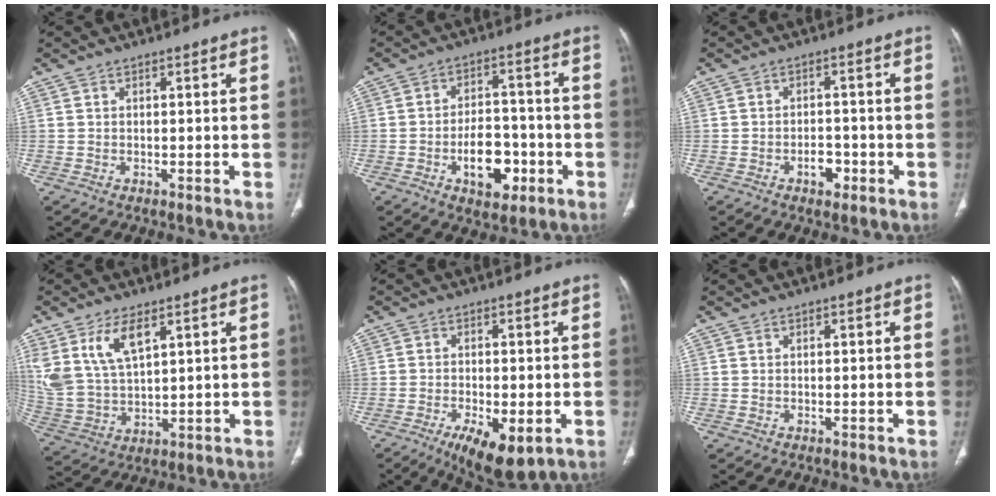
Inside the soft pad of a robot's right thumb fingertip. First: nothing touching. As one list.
[{"total": 10.4, "force": [-3.8, 6.1, 7.4], "torque": [-0.087, 0.027, -0.054]}, {"total": 3.8, "force": [-1.8, 2.3, 2.4], "torque": [-0.024, 0.014, -0.025]}, {"total": 11.8, "force": [6.1, 5.7, 8.4], "torque": [-0.173, -0.021, 0.136]}, {"total": 10.9, "force": [-4.8, 4.4, 8.8], "torque": [-0.133, -0.005, -0.069]}, {"total": 0.0}]